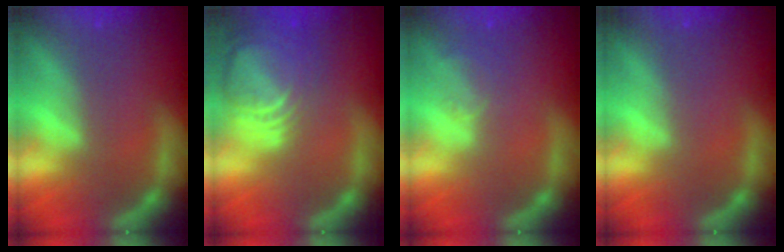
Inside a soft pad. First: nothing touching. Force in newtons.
{"total": 9.5}
{"total": 2.0}
{"total": 0.0}